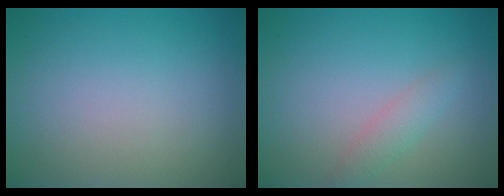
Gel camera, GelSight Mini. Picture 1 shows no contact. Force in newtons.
{"total": 1.6, "press": 1.6, "slide": 0.1}